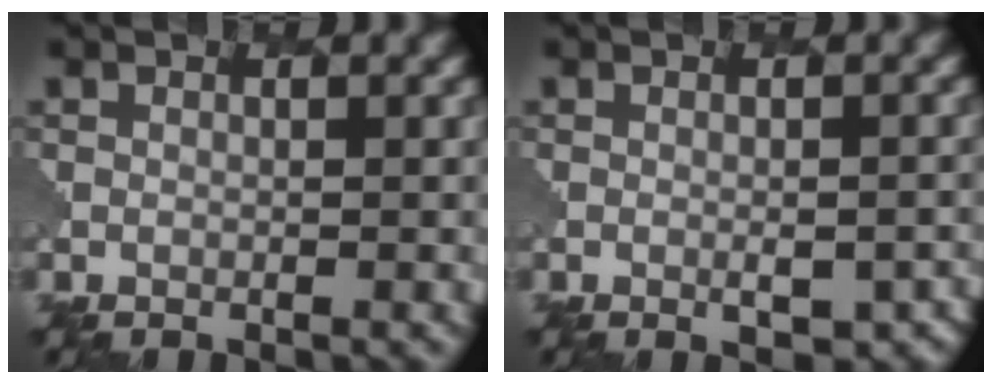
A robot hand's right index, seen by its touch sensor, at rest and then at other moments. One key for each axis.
{"total": 2.8, "fx": -0.9, "fy": 1.3, "fz": 2.3, "tx": -0.032, "ty": -0.007, "tz": -0.005}